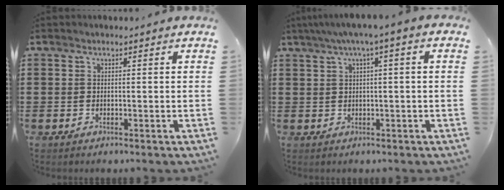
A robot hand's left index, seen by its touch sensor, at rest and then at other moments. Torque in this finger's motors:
{"motor_torque": [2.14, 0.00, 1.05, 0.21]}